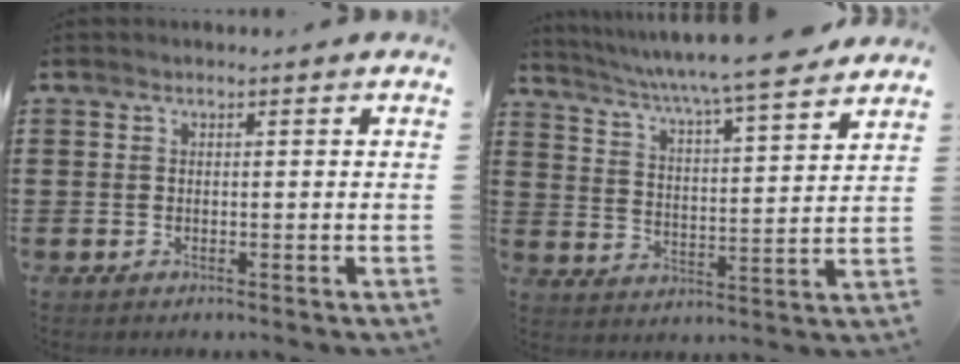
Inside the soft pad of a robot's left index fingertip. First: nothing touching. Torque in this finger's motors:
{"motor_torque": [1.08, -1.06, 0.99, 0.21]}